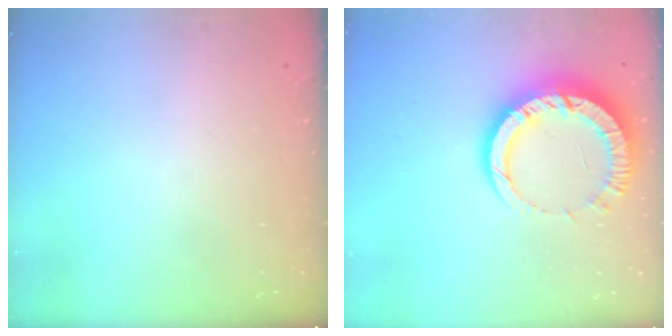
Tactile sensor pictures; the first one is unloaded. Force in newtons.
{"total": 15.0, "press": 15.0, "slide": 1.4}